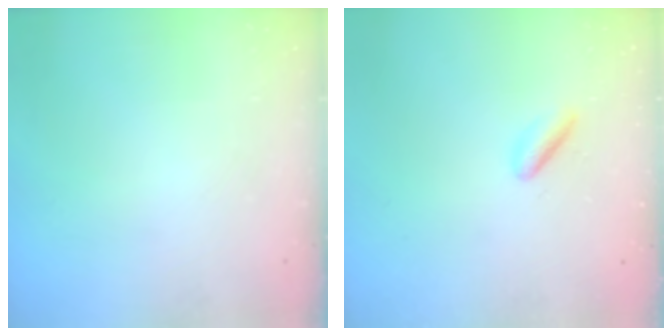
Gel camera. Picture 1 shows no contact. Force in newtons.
{"total": 3.6, "press": 3.4, "slide": 1.3}